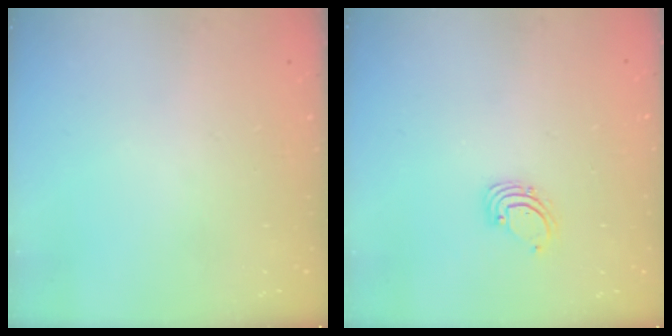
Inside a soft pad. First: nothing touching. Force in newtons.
{"total": 1.6, "press": 1.6, "slide": 0.1}